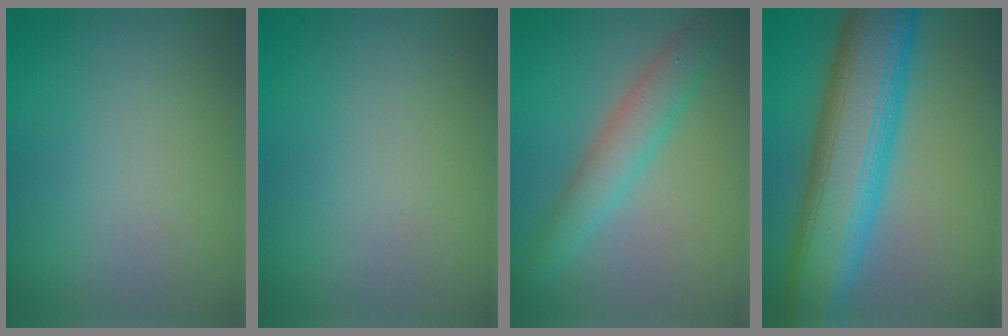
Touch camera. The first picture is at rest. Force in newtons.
{"total": 0.0}
{"total": 3.6, "press": 3.6, "slide": 0.0}
{"total": 11.2, "press": 11.2, "slide": 0.4}